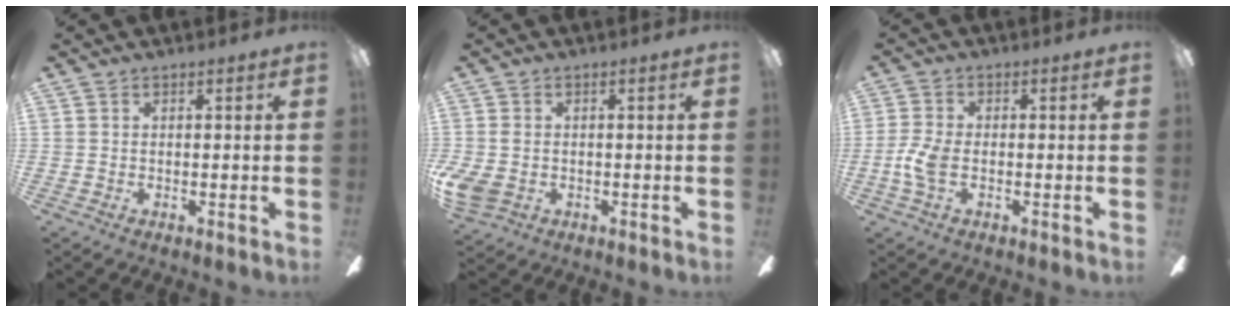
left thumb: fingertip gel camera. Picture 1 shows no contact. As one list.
[{"total": 3.7, "force": [-1.2, 2.7, 2.3], "torque": [-0.059, 0.000, -0.024]}, {"total": 5.6, "force": [-1.2, 3.0, 4.6], "torque": [-0.102, 0.003, -0.025]}]